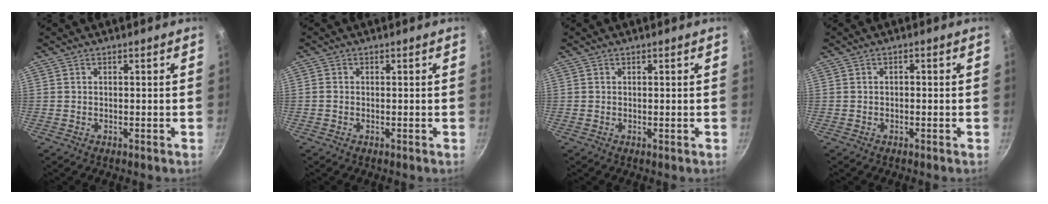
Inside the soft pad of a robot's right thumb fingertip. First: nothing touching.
{"total": 0.6, "force": [-0.1, 0.5, 0.2], "torque": [-0.005, 0.002, -0.004]}
{"total": 0.0}
{"total": 0.8, "force": [-0.3, 0.5, 0.5], "torque": [-0.008, 0.006, -0.002]}